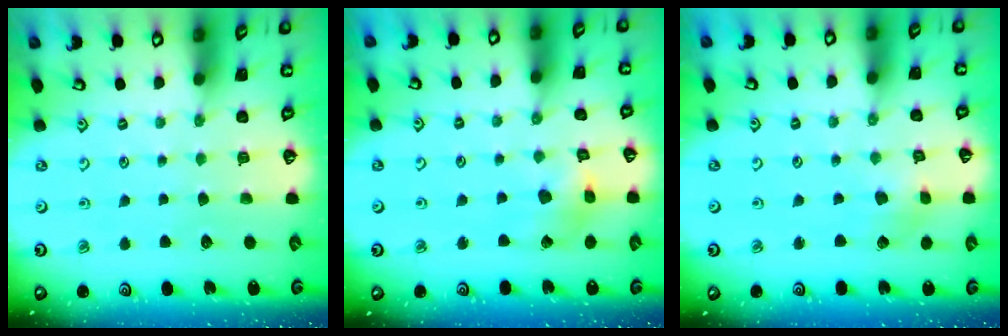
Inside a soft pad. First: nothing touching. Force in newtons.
{"total": 6.8, "press": 6.8, "slide": 0.7}
{"total": 3.0, "press": 3.0, "slide": 0.2}